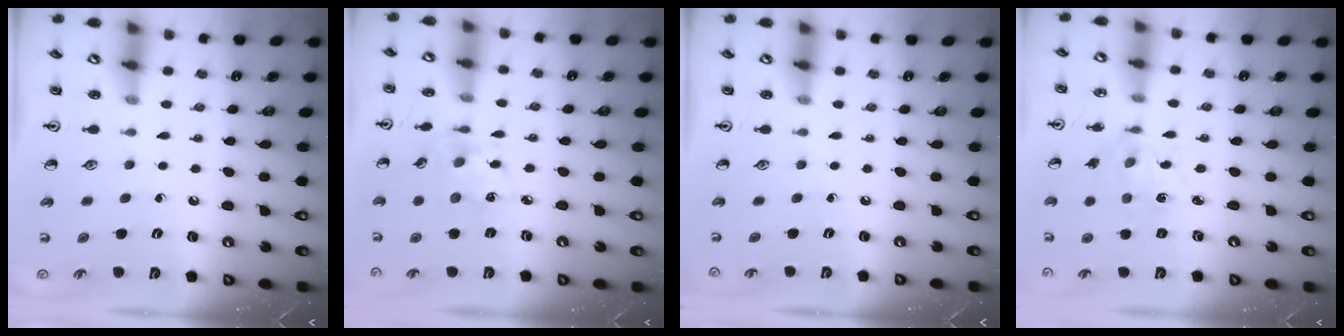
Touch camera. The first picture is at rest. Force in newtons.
{"total": 5.9, "press": 5.8, "slide": 1.2}
{"total": 0.0}
{"total": 2.0, "press": 2.0, "slide": 0.5}